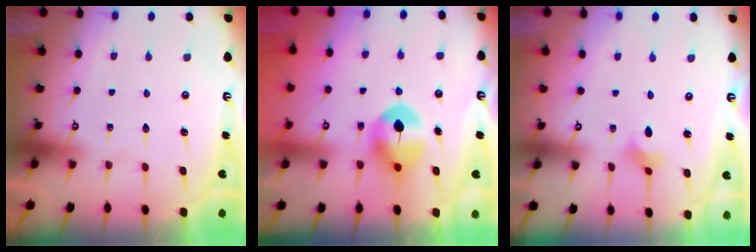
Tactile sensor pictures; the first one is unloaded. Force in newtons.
{"total": 9.7, "press": 9.7, "slide": 0.8}
{"total": 2.6, "press": 2.5, "slide": 0.7}